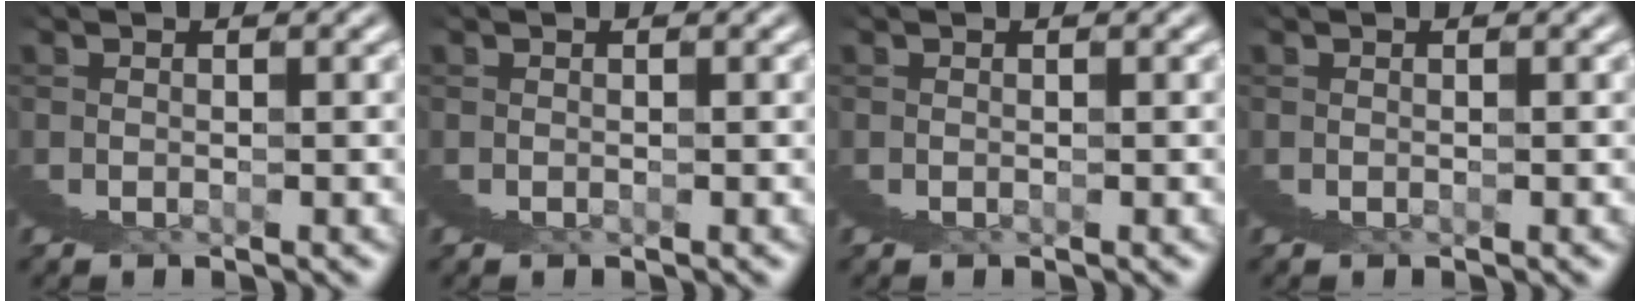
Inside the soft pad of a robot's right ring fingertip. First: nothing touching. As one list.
[{"total": 0.0}, {"total": 0.0}, {"total": 0.0}]